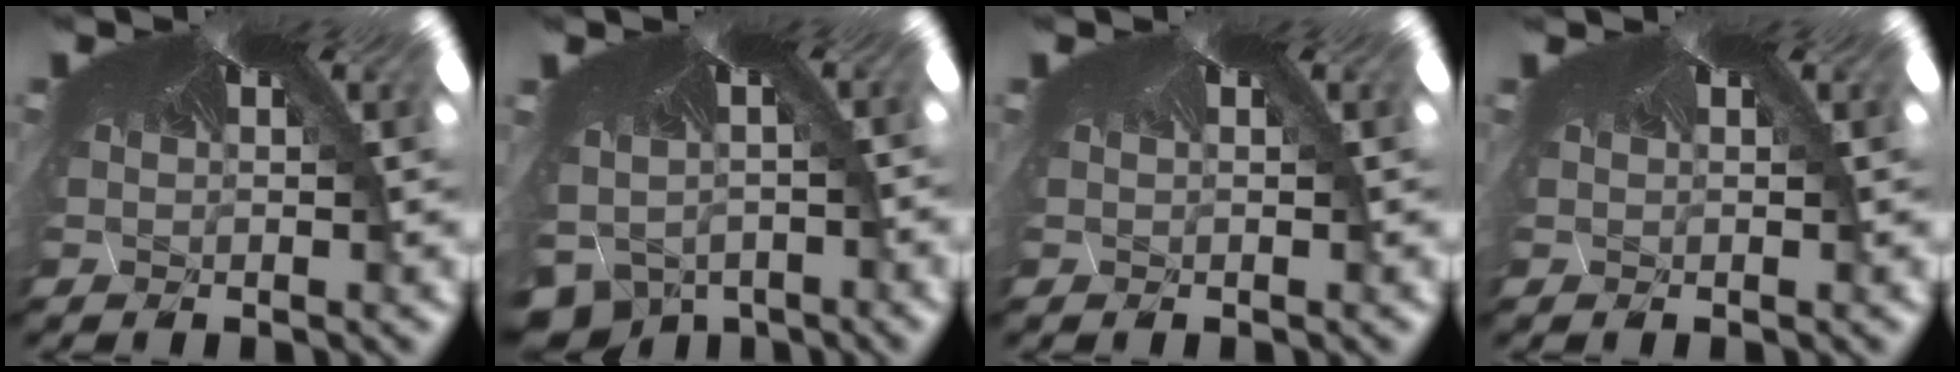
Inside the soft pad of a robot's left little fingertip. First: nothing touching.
{"total": 6.2, "force": [-6.1, 1.0, -0.3], "torque": [0.000, -0.086, -0.058]}
{"total": 0.0}
{"total": 0.0}